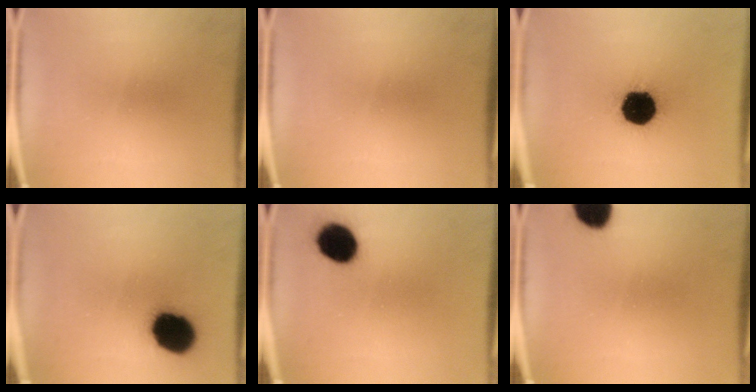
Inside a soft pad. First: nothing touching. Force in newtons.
{"total": 0.0}
{"total": 18.2}
{"total": 15.0}
{"total": 10.4}
{"total": 8.6}